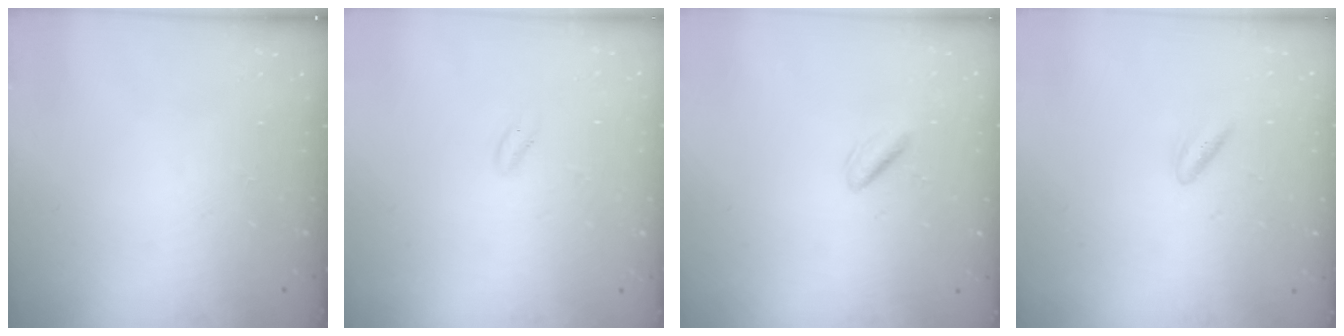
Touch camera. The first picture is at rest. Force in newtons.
{"total": 0.5, "press": 0.0, "slide": 0.5}
{"total": 1.7, "press": 1.3, "slide": 1.0}
{"total": 2.5, "press": 2.1, "slide": 1.3}